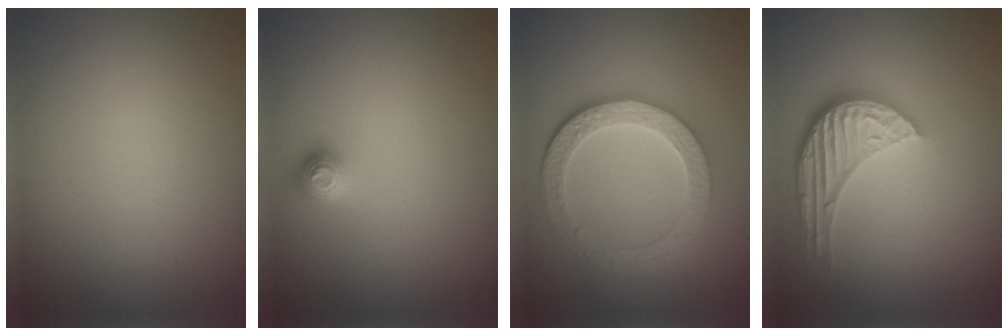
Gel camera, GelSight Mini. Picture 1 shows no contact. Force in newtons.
{"total": 1.2, "press": 1.1, "slide": 0.4}
{"total": 5.8, "press": 4.6, "slide": 3.6}
{"total": 5.0, "press": 3.8, "slide": 3.3}